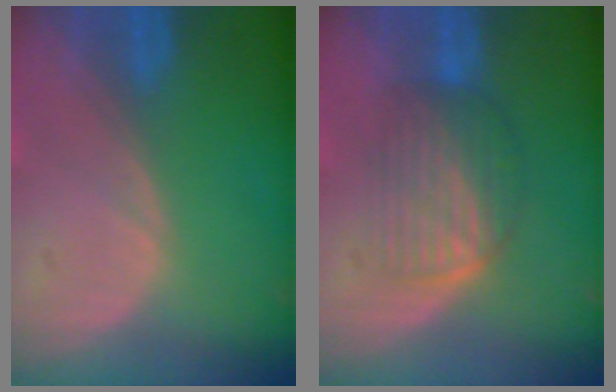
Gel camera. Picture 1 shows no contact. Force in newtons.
{"total": 5.8, "press": 5.6, "slide": 1.7}